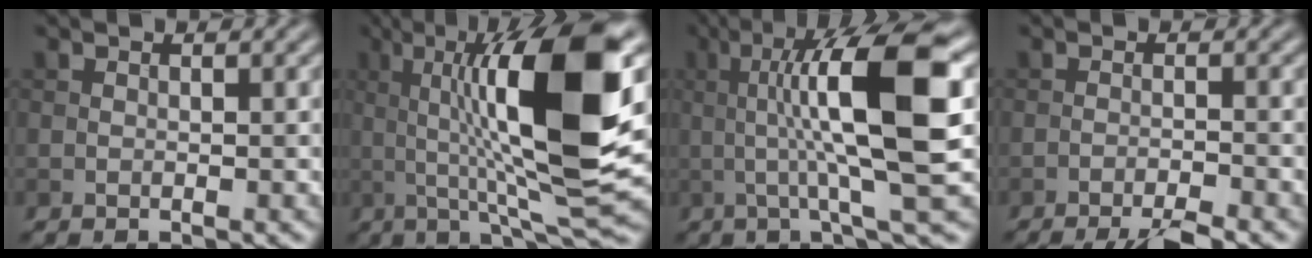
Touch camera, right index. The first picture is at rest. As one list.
[{"total": 13.3, "force": [2.2, 2.8, 12.9], "torque": [-0.198, 0.007, 0.040]}, {"total": 11.8, "force": [1.1, 2.2, 11.6], "torque": [-0.170, 0.009, 0.020]}, {"total": 4.6, "force": [-3.6, 0.6, 2.9], "torque": [-0.042, -0.005, -0.065]}]